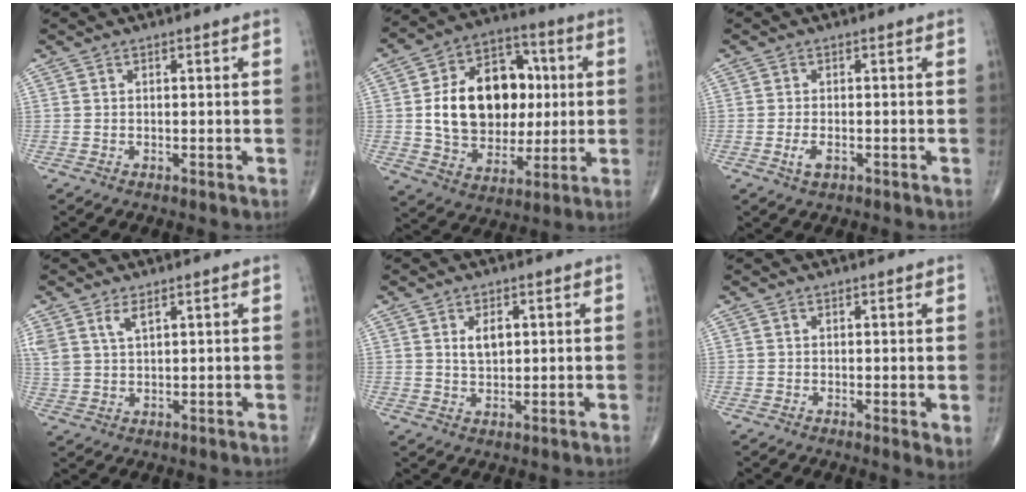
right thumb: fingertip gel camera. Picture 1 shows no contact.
{"total": 21.0, "force": [2.0, 15.0, 14.5], "torque": [-0.196, 0.016, 0.041]}
{"total": 2.5, "force": [-1.0, 1.2, 2.0], "torque": [-0.040, 0.000, -0.017]}
{"total": 4.7, "force": [2.8, 2.2, 3.2], "torque": [-0.066, -0.008, 0.062]}
{"total": 3.8, "force": [1.2, 2.2, 2.9], "torque": [-0.041, -0.009, 0.022]}
{"total": 2.4, "force": [0.3, 0.7, 2.2], "torque": [-0.035, -0.010, 0.003]}